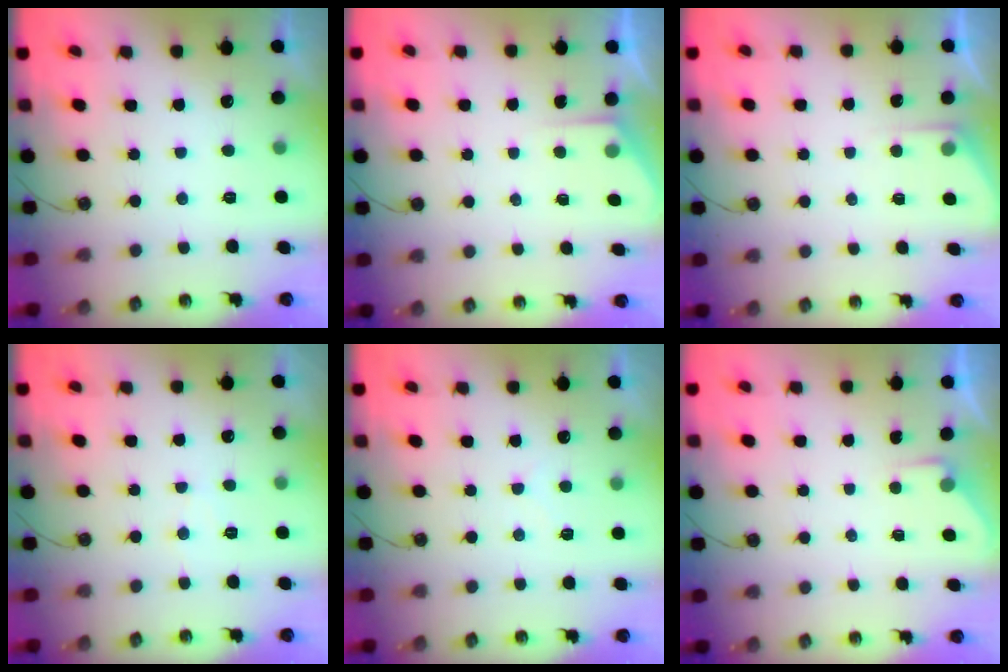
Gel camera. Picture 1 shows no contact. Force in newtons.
{"total": 3.3, "press": 3.3, "slide": 0.4}
{"total": 3.3, "press": 3.3, "slide": 0.4}
{"total": 4.0, "press": 3.9, "slide": 0.6}
{"total": 5.3, "press": 5.3, "slide": 0.7}
{"total": 2.4, "press": 2.4, "slide": 0.4}